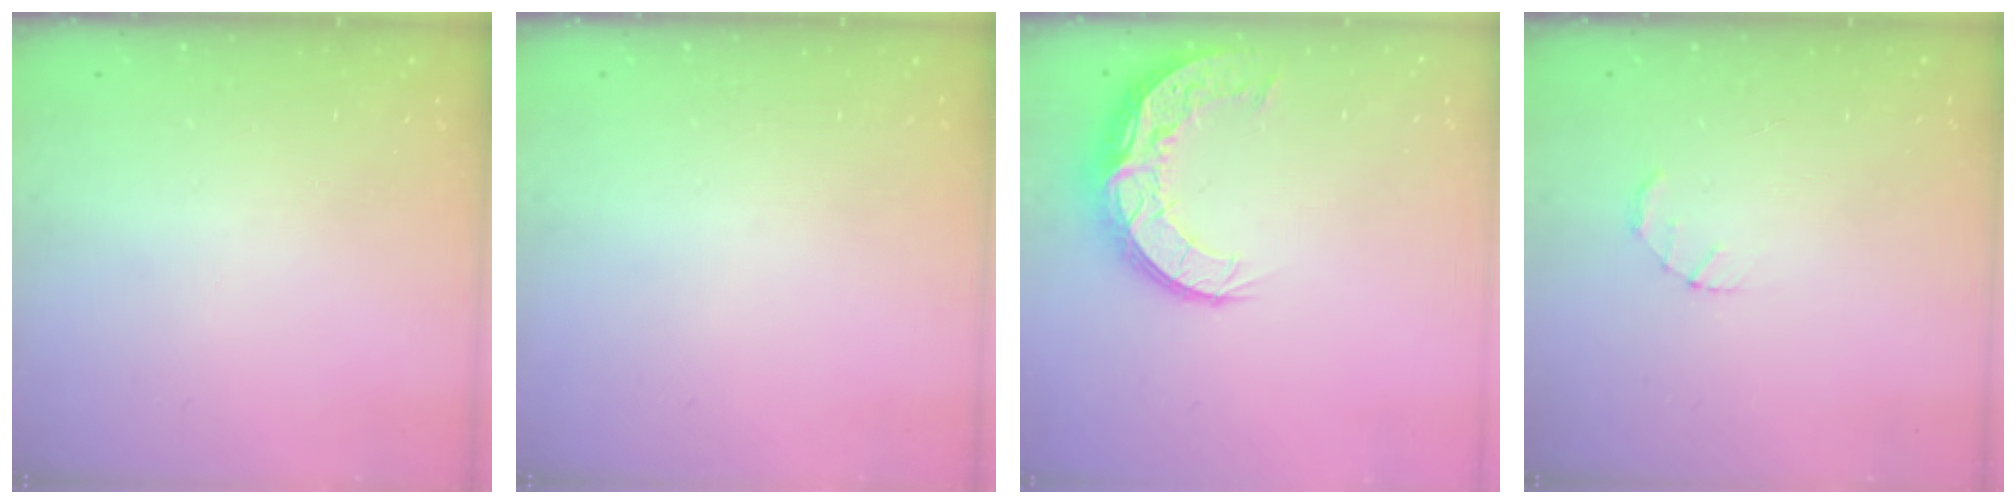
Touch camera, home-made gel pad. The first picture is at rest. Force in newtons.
{"total": 0.0}
{"total": 12.0, "press": 11.9, "slide": 0.8}
{"total": 1.5, "press": 1.5, "slide": 0.3}